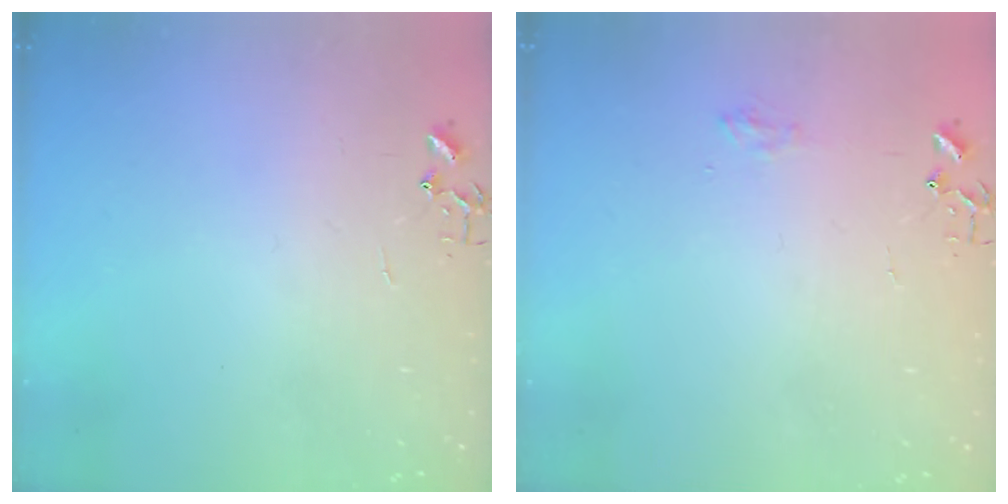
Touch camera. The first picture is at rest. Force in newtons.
{"total": 5.9, "press": 5.9, "slide": 0.7}